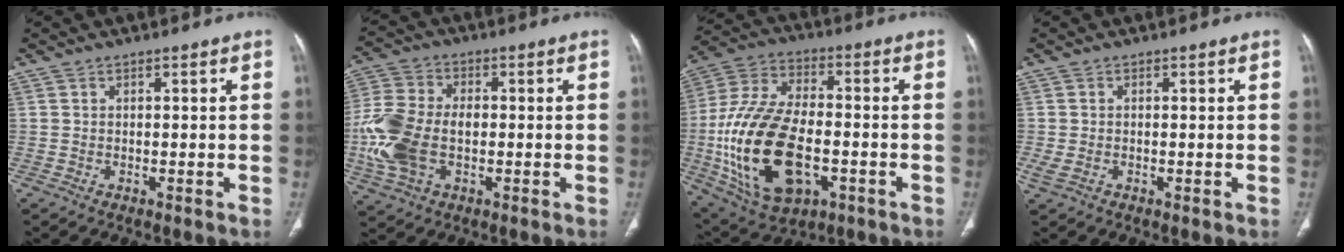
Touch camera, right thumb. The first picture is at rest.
{"total": 14.2, "force": [-1.8, 9.0, 10.8], "torque": [-0.246, 0.013, -0.031]}
{"total": 24.0, "force": [-5.2, 13.3, 19.3], "torque": [-0.384, 0.012, -0.077]}
{"total": 2.0, "force": [-0.4, 1.1, 1.7], "torque": [-0.046, 0.003, -0.006]}